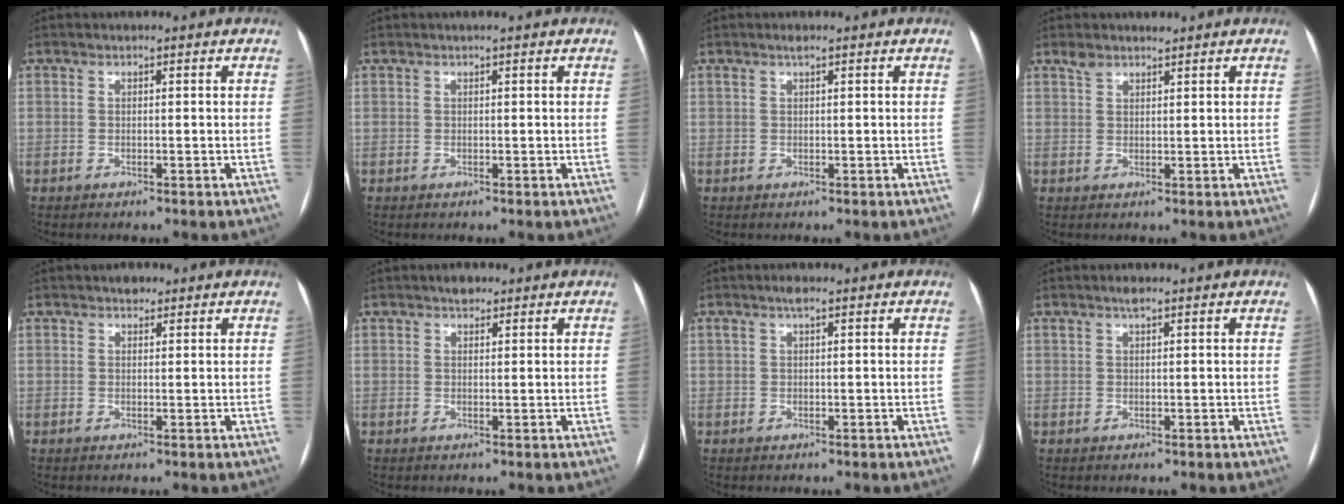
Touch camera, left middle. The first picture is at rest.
{"total": 1.2, "force": [0.9, 0.0, 0.8], "torque": [-0.010, 0.015, 0.013]}
{"total": 0.7, "force": [0.5, 0.0, 0.5], "torque": [-0.012, 0.006, 0.012]}
{"total": 1.9, "force": [1.7, 0.6, 0.5], "torque": [-0.014, 0.012, 0.032]}
{"total": 1.6, "force": [1.2, 0.9, 0.5], "torque": [-0.010, 0.004, 0.014]}
{"total": 1.8, "force": [1.4, 0.9, 0.7], "torque": [-0.014, 0.006, 0.018]}
{"total": 1.4, "force": [0.9, 0.2, 1.0], "torque": [-0.023, 0.011, 0.016]}
{"total": 1.2, "force": [0.8, 0.1, 0.8], "torque": [-0.016, 0.007, 0.016]}